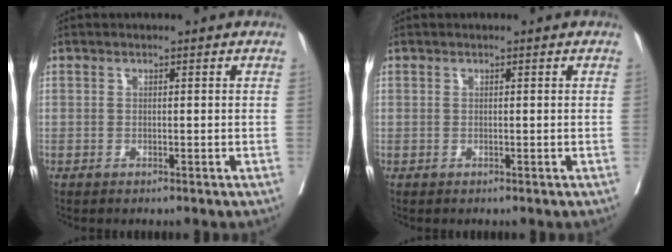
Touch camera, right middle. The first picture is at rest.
{"total": 0.0}